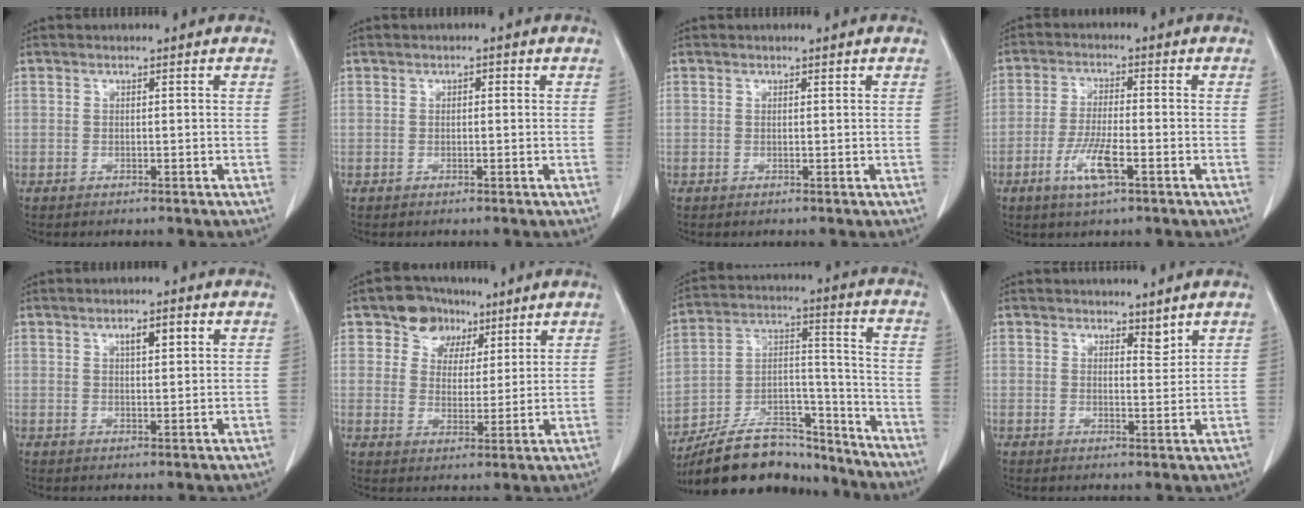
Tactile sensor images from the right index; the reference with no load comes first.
{"total": 1.1, "force": [0.3, 0.7, 0.9], "torque": [-0.017, 0.009, 0.003]}
{"total": 0.0}
{"total": 7.0, "force": [-3.1, 1.5, 6.1], "torque": [-0.124, -0.007, -0.054]}
{"total": 3.6, "force": [1.6, 1.3, 3.0], "torque": [-0.055, 0.004, 0.028]}
{"total": 8.1, "force": [4.6, 6.3, 2.2], "torque": [-0.035, 0.028, 0.082]}
{"total": 21.4, "force": [-18.9, 6.8, 7.6], "torque": [-0.154, 0.027, -0.310]}
{"total": 2.6, "force": [2.1, 1.2, 1.0], "torque": [-0.017, -0.006, 0.038]}